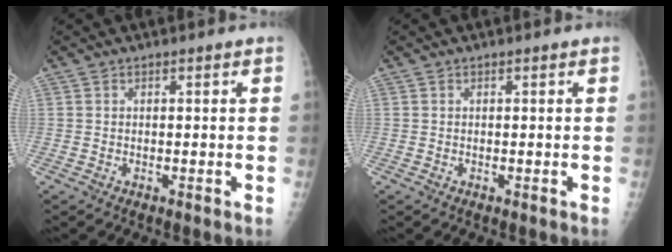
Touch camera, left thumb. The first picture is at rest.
{"total": 0.0}